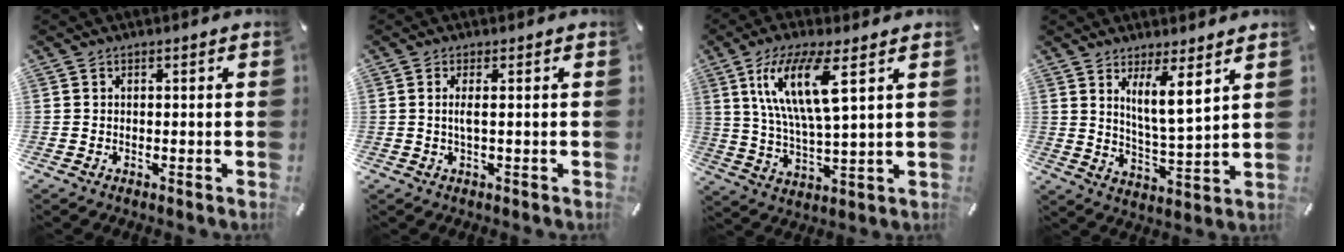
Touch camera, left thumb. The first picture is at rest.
{"total": 2.4, "force": [0.1, 0.1, 2.4], "torque": [-0.044, -0.005, 0.000]}
{"total": 14.6, "force": [6.9, 3.9, 12.3], "torque": [-0.262, -0.006, 0.111]}
{"total": 8.8, "force": [5.5, 1.6, 6.7], "torque": [-0.114, -0.032, 0.091]}